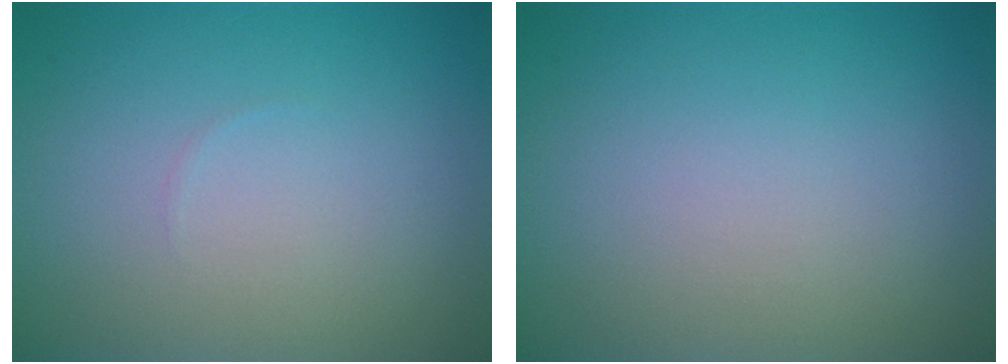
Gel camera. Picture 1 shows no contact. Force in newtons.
{"total": 0.0}